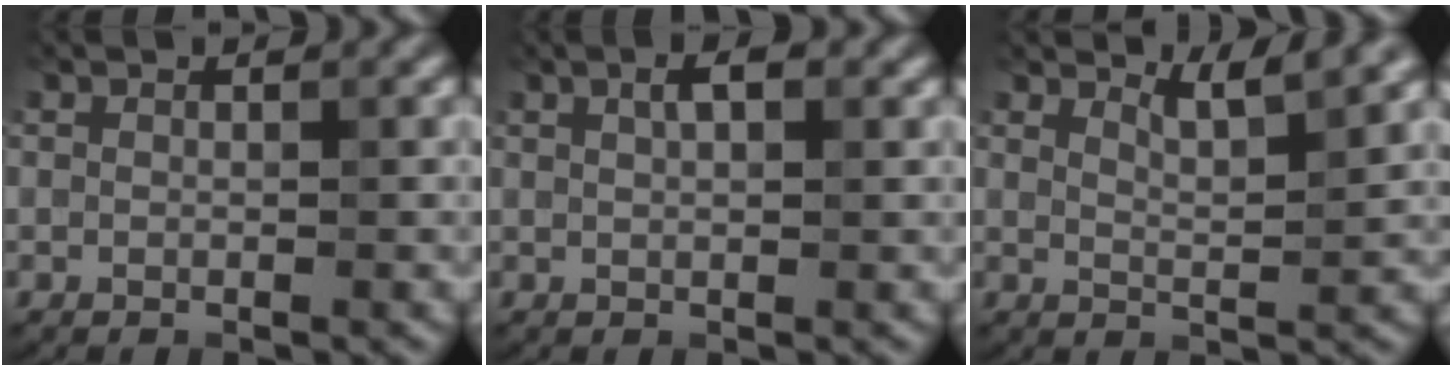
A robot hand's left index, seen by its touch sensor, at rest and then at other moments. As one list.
[{"total": 2.1, "force": [1.0, 0.8, 1.6], "torque": [-0.022, 0.001, 0.019]}, {"total": 2.7, "force": [2.3, 0.4, 1.3], "torque": [-0.015, -0.001, 0.037]}]